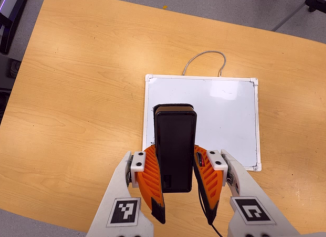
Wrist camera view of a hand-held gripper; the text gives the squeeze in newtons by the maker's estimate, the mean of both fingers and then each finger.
{"total": 8.4, "left": 6.8, "right": 9.9}